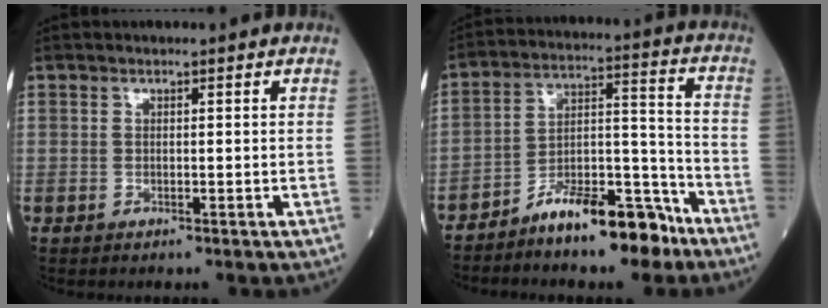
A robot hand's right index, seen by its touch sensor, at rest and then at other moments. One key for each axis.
{"total": 11.6, "fx": -8.7, "fy": 3.3, "fz": 6.9, "tx": -0.105, "ty": 0.031, "tz": -0.151}